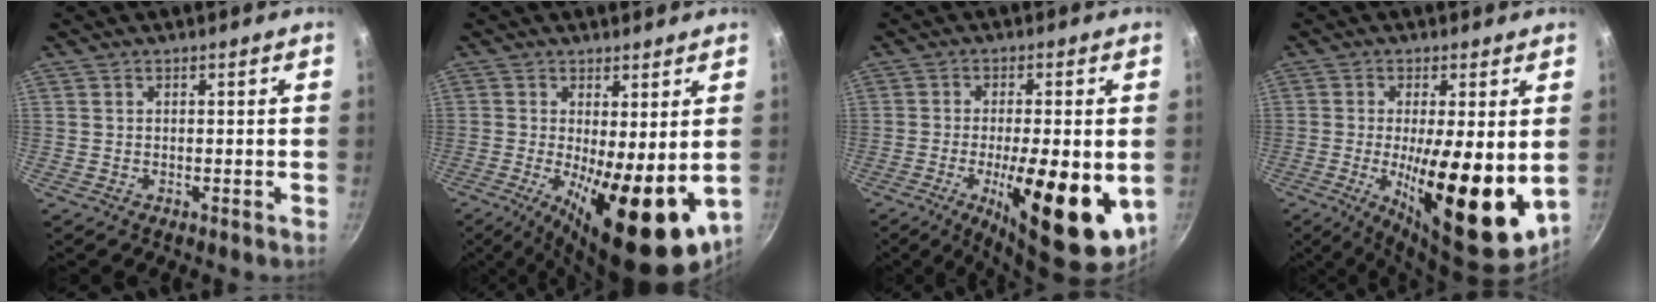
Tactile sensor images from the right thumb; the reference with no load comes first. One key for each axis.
{"total": 17.0, "fx": -2.2, "fy": 6.3, "fz": 15.7, "tx": -0.211, "ty": -0.025, "tz": -0.021}
{"total": 17.6, "fx": -4.3, "fy": 5.7, "fz": 16.1, "tx": -0.231, "ty": 0.000, "tz": -0.057}
{"total": 18.1, "fx": -1.4, "fy": 5.4, "fz": 17.2, "tx": -0.251, "ty": -0.023, "tz": -0.016}